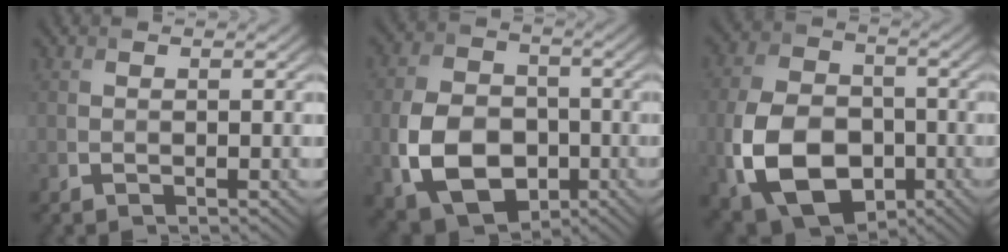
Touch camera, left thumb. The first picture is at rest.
{"total": 11.3, "force": [-3.3, 8.2, 7.1], "torque": [-0.165, -0.017, -0.068]}
{"total": 13.4, "force": [-4.2, 9.3, 8.7], "torque": [-0.204, -0.026, -0.085]}